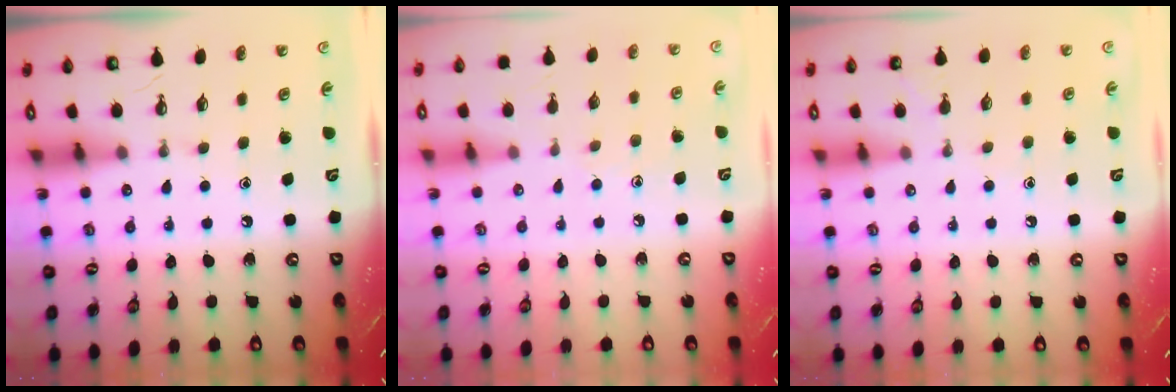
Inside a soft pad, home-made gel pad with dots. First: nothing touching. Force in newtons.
{"total": 4.4, "press": 4.4, "slide": 0.5}
{"total": 3.5, "press": 3.4, "slide": 0.4}